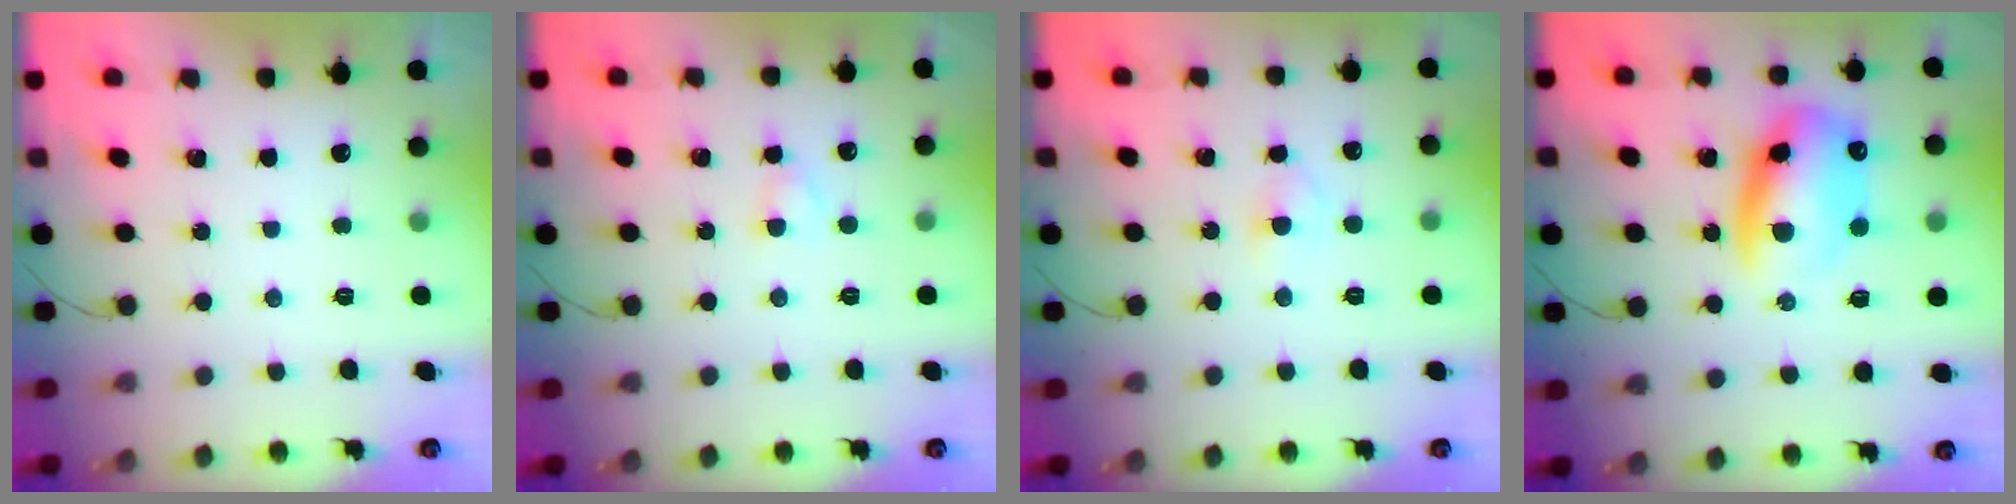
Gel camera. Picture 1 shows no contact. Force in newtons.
{"total": 2.7, "press": 2.5, "slide": 1.1}
{"total": 2.8, "press": 2.6, "slide": 1.1}
{"total": 13.5, "press": 13.2, "slide": 3.0}